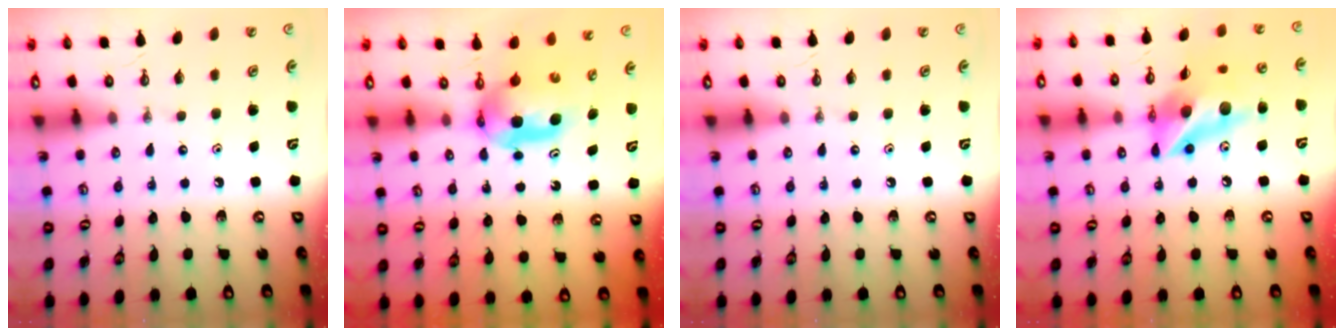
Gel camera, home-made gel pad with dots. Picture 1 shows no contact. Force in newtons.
{"total": 7.3, "press": 6.3, "slide": 3.5}
{"total": 0.0}
{"total": 14.7, "press": 14.7, "slide": 1.6}